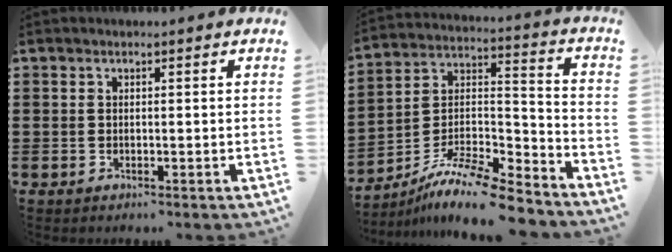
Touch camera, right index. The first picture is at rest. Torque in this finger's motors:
{"motor_torque": [1.33, -0.80, 0.69, 0.08]}